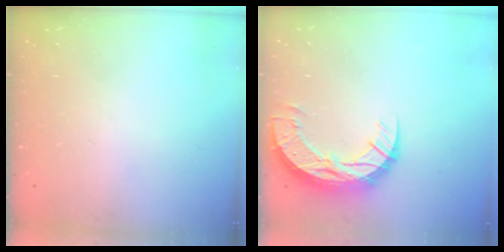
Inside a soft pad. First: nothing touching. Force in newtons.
{"total": 13.2, "press": 13.2, "slide": 0.9}